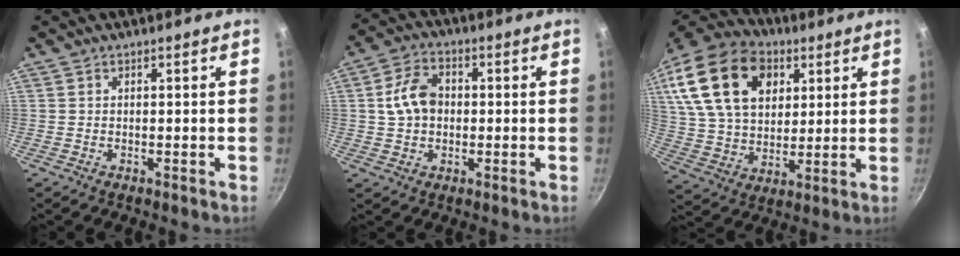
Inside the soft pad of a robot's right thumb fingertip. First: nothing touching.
{"total": 8.2, "force": [0.4, 6.1, 5.4], "torque": [-0.083, 0.019, 0.001]}
{"total": 23.9, "force": [8.8, 16.2, 15.2], "torque": [-0.261, -0.002, 0.158]}